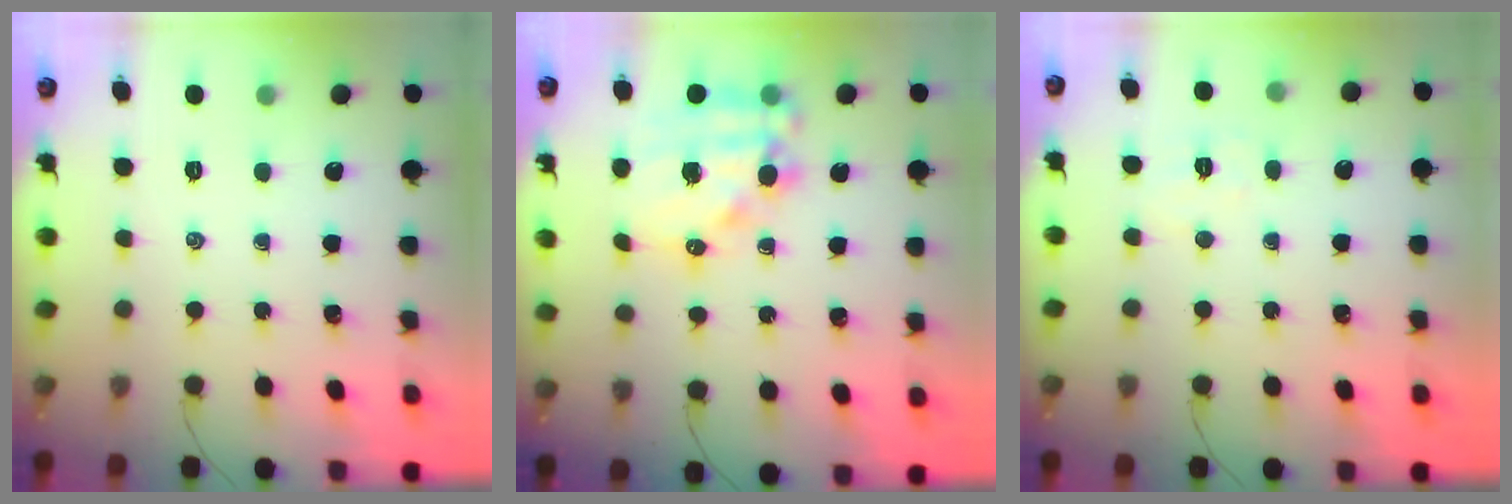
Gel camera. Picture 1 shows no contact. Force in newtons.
{"total": 14.5, "press": 14.2, "slide": 2.8}
{"total": 4.6, "press": 4.5, "slide": 1.0}